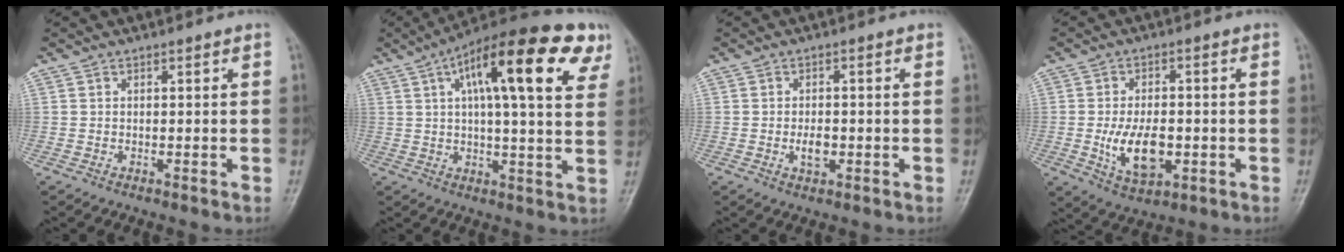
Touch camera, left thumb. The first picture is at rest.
{"total": 21.4, "force": [8.8, 6.2, 18.5], "torque": [-0.260, 0.012, 0.121]}
{"total": 3.2, "force": [-0.7, 1.8, 2.5], "torque": [-0.039, 0.001, -0.012]}
{"total": 9.6, "force": [-1.8, 5.3, 7.8], "torque": [-0.126, 0.000, -0.024]}